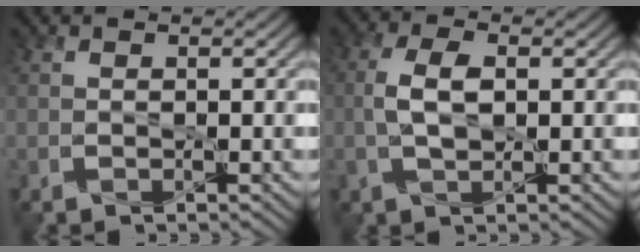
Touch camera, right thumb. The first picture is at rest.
{"total": 4.3, "force": [0.0, 2.2, 3.7], "torque": [-0.092, 0.003, 0.000]}